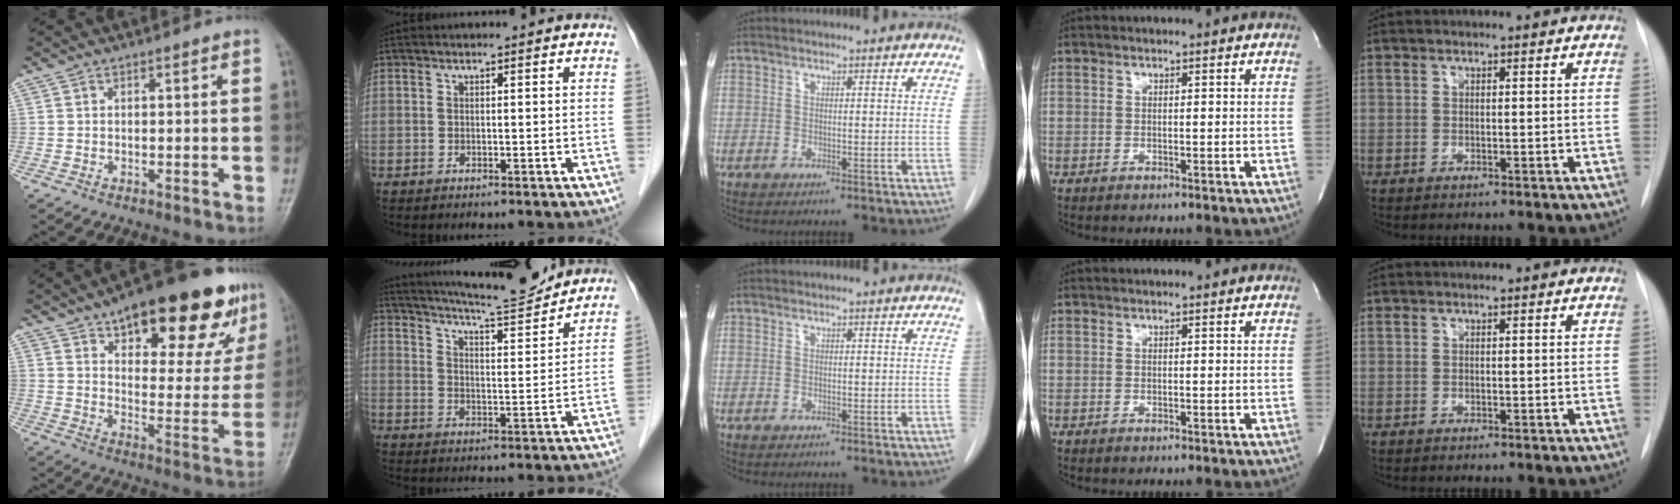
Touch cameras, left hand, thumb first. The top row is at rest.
{"thumb": {"total": 25.6, "force": [15.4, 10.2, 17.8], "torque": [-0.201, -0.034, 0.218]}, "index": {"total": 13.3, "force": [12.5, 0.1, 4.4], "torque": [-0.079, -0.004, 0.186]}}